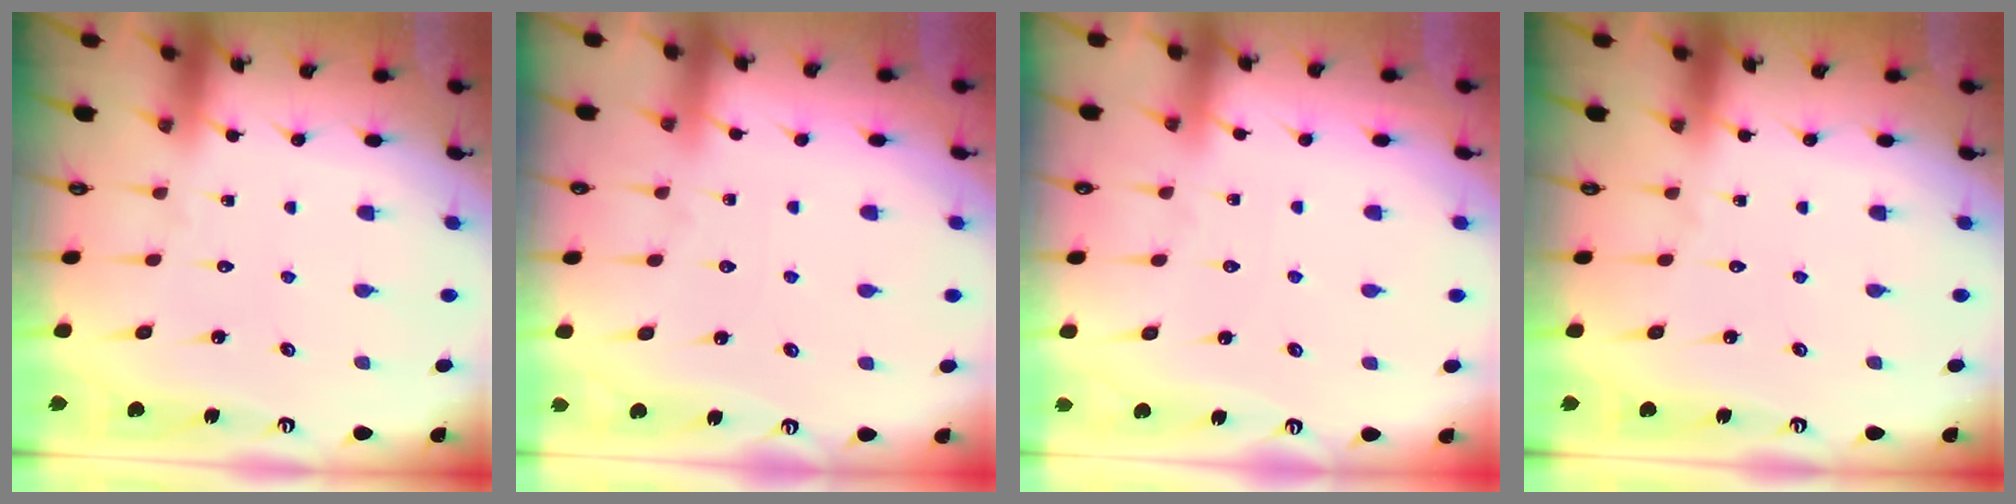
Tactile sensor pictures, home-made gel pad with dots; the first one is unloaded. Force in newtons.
{"total": 1.9, "press": 1.8, "slide": 0.4}
{"total": 1.8, "press": 1.8, "slide": 0.3}
{"total": 0.0}